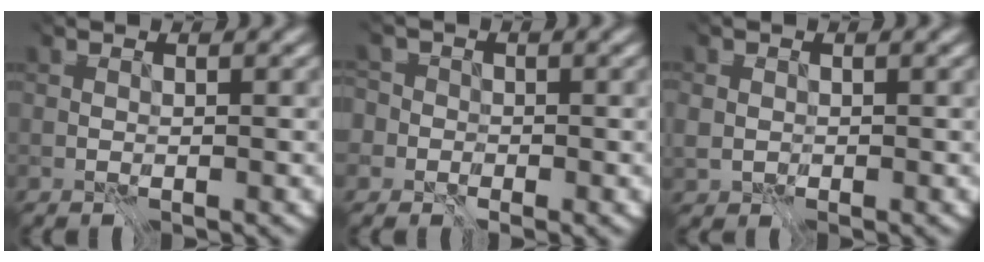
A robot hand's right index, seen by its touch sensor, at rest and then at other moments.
{"total": 4.8, "force": [1.0, 4.2, 2.2], "torque": [-0.043, 0.028, -0.004]}
{"total": 2.6, "force": [0.8, 2.4, 0.7], "torque": [-0.048, 0.007, 0.025]}